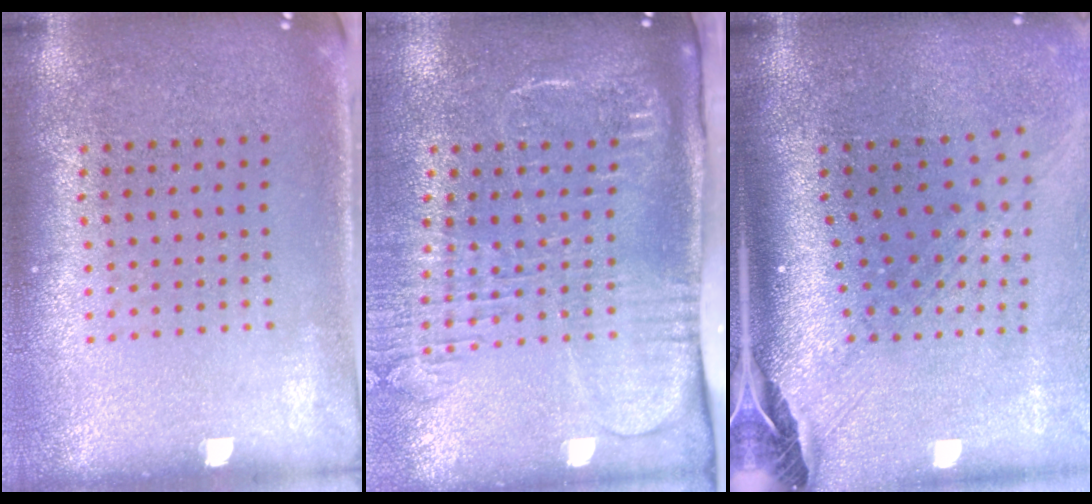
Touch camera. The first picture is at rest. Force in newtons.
{"total": 2.7, "press": 2.0, "slide": 1.7}
{"total": 3.0, "press": 2.1, "slide": 2.1}